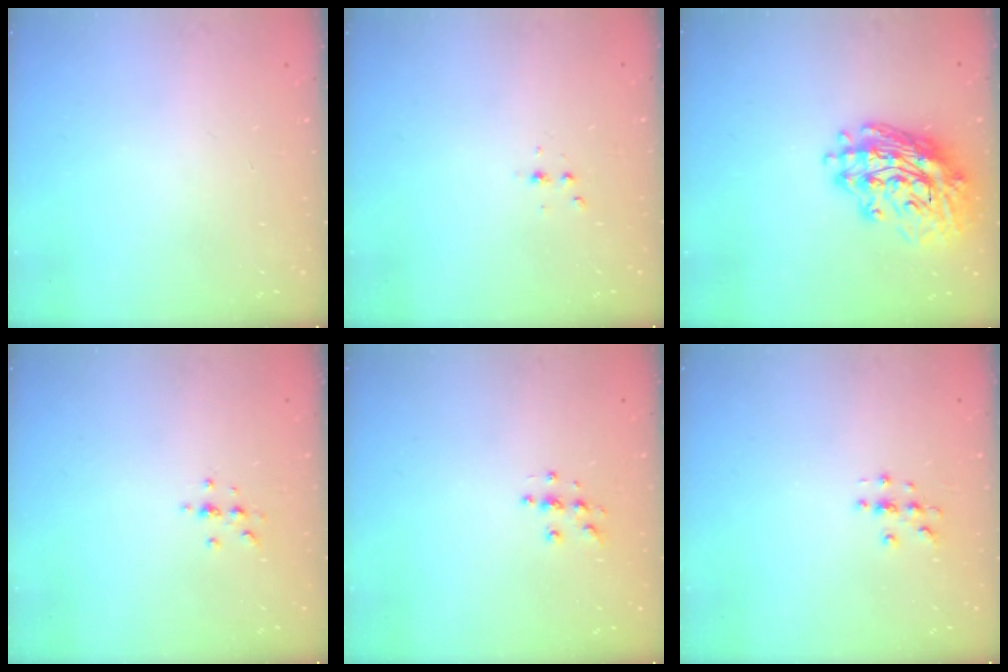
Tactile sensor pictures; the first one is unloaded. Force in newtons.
{"total": 2.3, "press": 2.3, "slide": 0.3}
{"total": 18.1, "press": 17.6, "slide": 4.0}
{"total": 3.3, "press": 3.2, "slide": 0.4}
{"total": 5.2, "press": 5.1, "slide": 0.5}
{"total": 3.0, "press": 3.0, "slide": 0.3}